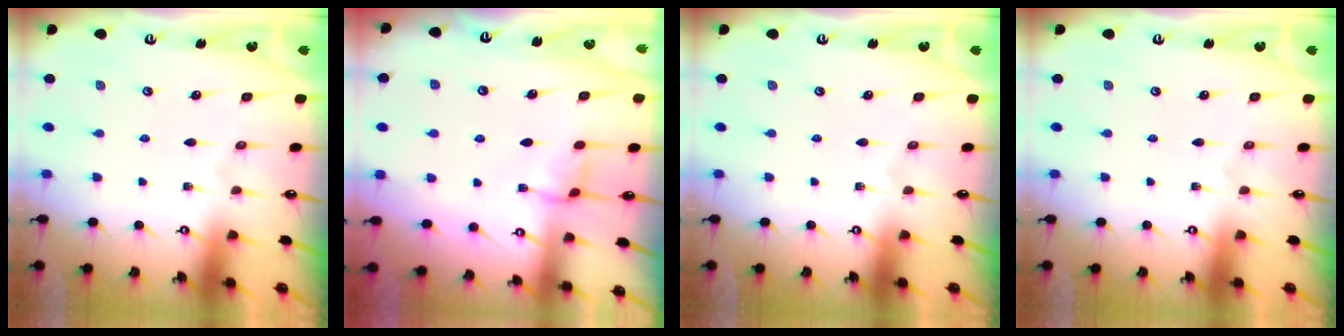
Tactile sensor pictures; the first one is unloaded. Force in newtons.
{"total": 3.1, "press": 3.1, "slide": 0.3}
{"total": 0.0}
{"total": 0.0}